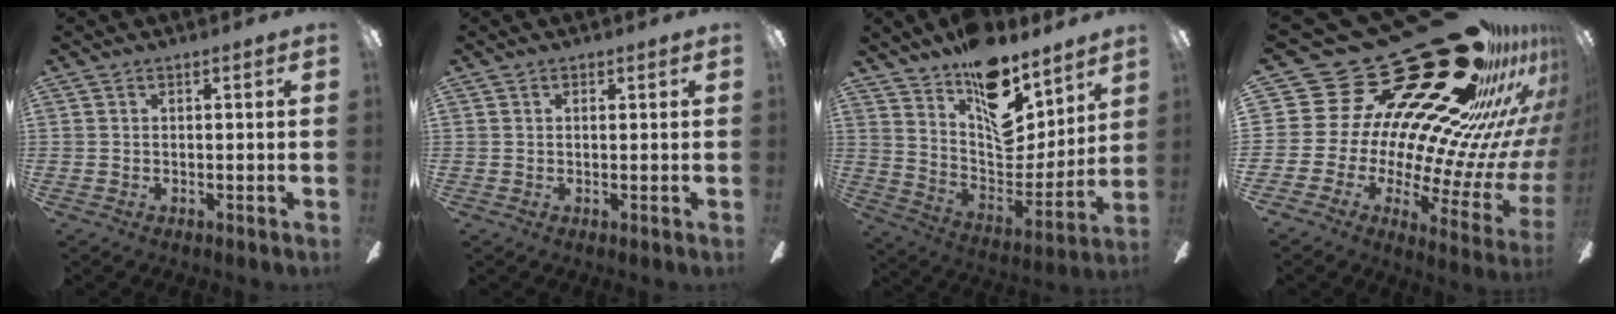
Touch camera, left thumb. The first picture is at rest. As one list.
[{"total": 0.6, "force": [0.4, 0.4, 0.3], "torque": [0.001, -0.001, 0.005]}, {"total": 18.4, "force": [13.4, 8.3, 9.4], "torque": [-0.139, -0.105, 0.235]}, {"total": 40.5, "force": [24.2, 18.8, 26.6], "torque": [-0.279, -0.246, 0.508]}]